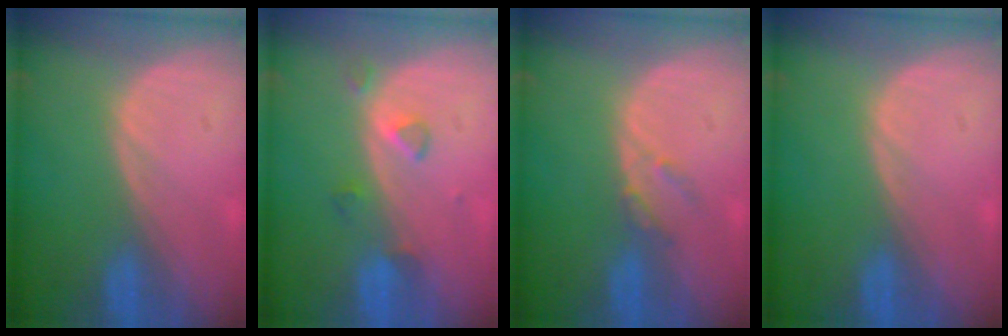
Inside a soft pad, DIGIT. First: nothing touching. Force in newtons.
{"total": 3.0, "press": 2.8, "slide": 0.9}
{"total": 1.9, "press": 1.9, "slide": 0.1}
{"total": 0.0}